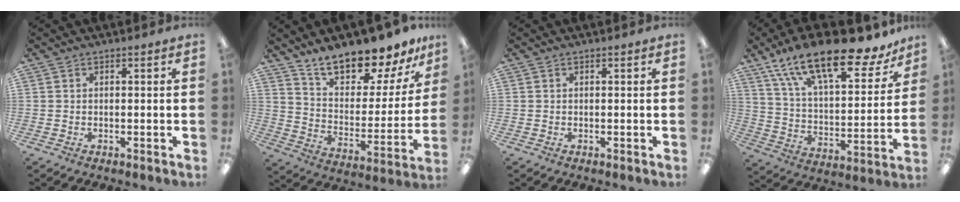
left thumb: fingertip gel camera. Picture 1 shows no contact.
{"total": 16.4, "force": [14.9, 4.2, 5.4], "torque": [-0.101, -0.117, 0.262]}
{"total": 0.0}
{"total": 23.9, "force": [17.0, 7.8, 14.9], "torque": [-0.245, -0.103, 0.286]}